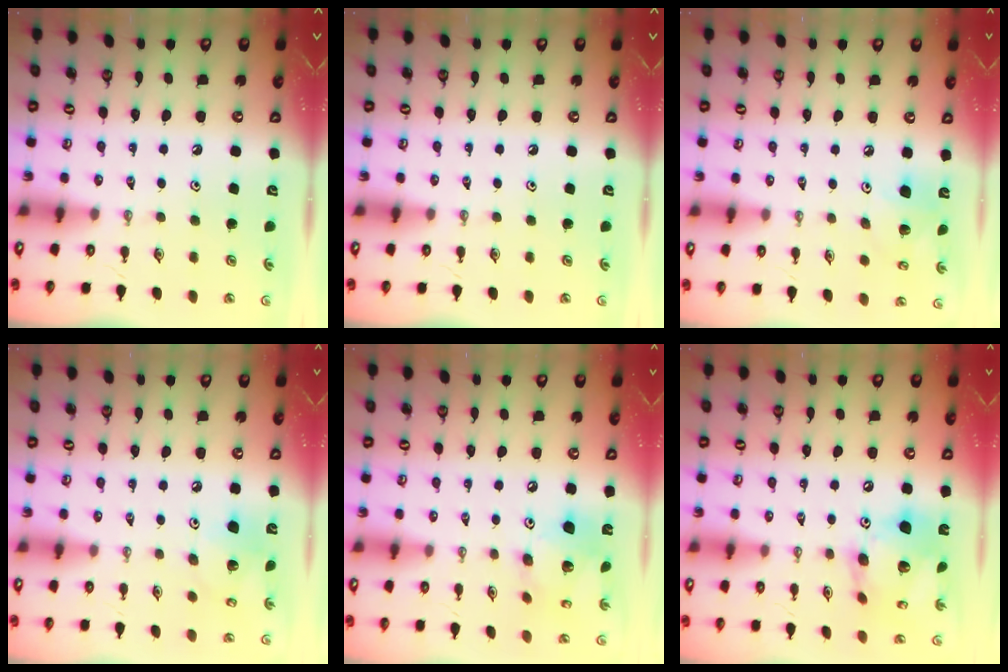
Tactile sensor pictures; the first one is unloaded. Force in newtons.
{"total": 0.0}
{"total": 10.1, "press": 9.9, "slide": 1.8}
{"total": 9.7, "press": 9.4, "slide": 2.4}
{"total": 13.9, "press": 13.8, "slide": 1.3}
{"total": 17.0, "press": 16.9, "slide": 1.9}